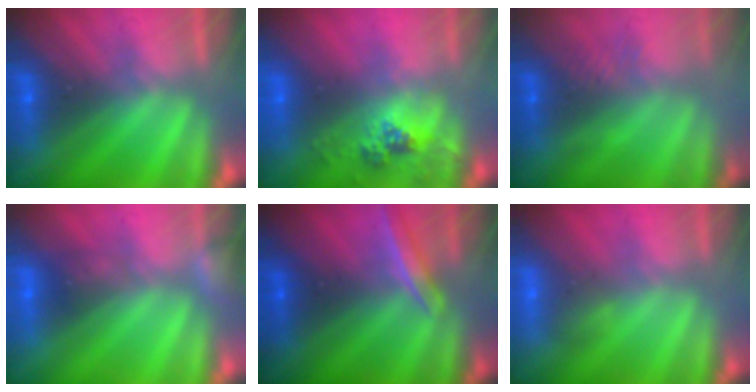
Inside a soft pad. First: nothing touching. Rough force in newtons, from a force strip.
{"total": 2.4}
{"total": 2.5}
{"total": 2.4}
{"total": 1.8}
{"total": 2.6}